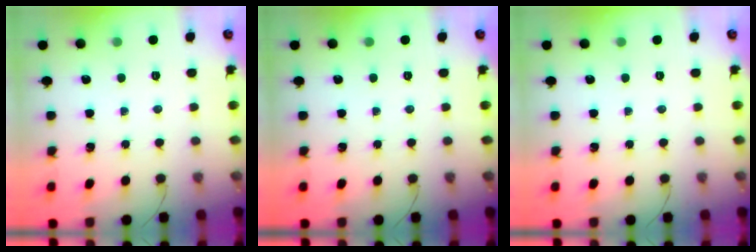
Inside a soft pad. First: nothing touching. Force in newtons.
{"total": 0.0}
{"total": 0.0}